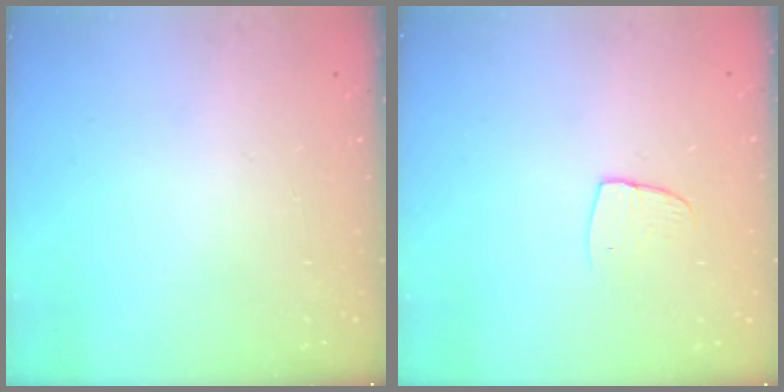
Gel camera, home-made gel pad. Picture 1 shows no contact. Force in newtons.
{"total": 6.4, "press": 6.4, "slide": 0.3}